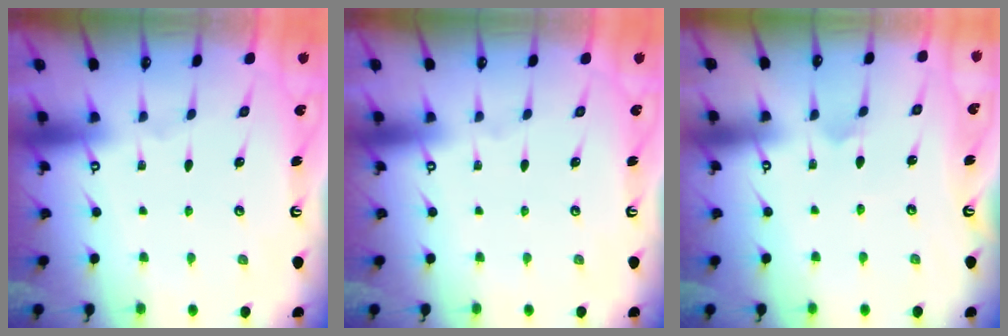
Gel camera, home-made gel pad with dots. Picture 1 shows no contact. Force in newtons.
{"total": 0.0}
{"total": 3.0, "press": 3.0, "slide": 0.2}